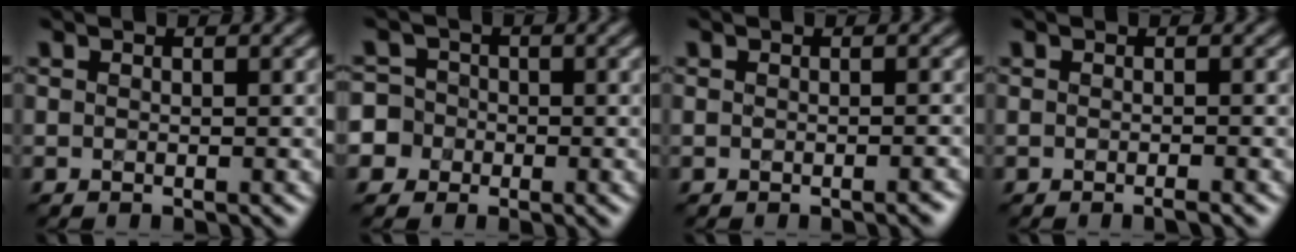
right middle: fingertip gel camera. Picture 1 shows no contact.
{"total": 5.0, "force": [-2.1, 4.5, 0.6], "torque": [-0.003, 0.011, -0.062]}
{"total": 0.8, "force": [-0.4, 0.3, 0.7], "torque": [0.001, 0.005, -0.007]}
{"total": 0.8, "force": [-0.6, 0.0, 0.6], "torque": [-0.006, 0.002, -0.012]}